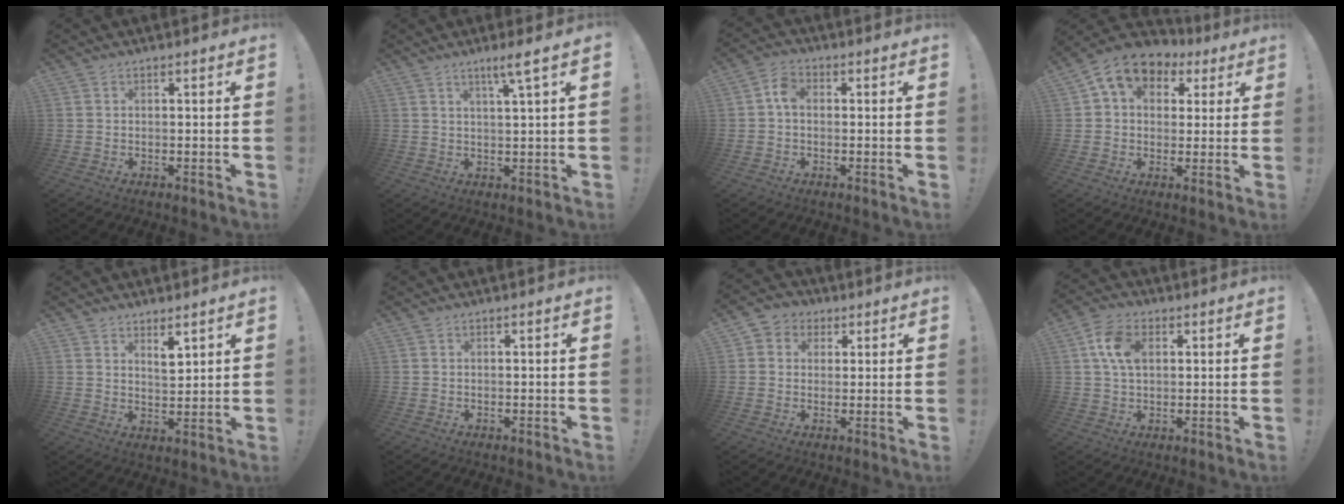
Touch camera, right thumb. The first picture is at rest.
{"total": 4.9, "force": [2.7, -0.5, 4.0], "torque": [-0.062, -0.013, 0.038]}
{"total": 4.5, "force": [-0.1, 3.1, 3.3], "torque": [-0.054, 0.013, -0.002]}
{"total": 9.9, "force": [4.4, 7.4, 4.9], "torque": [-0.078, -0.015, 0.087]}
{"total": 5.5, "force": [4.3, 2.2, 2.6], "torque": [-0.029, -0.033, 0.075]}
{"total": 0.0}
{"total": 4.9, "force": [0.7, 4.7, 1.2], "torque": [-0.015, 0.002, 0.014]}
{"total": 9.4, "force": [2.3, 6.4, 6.5], "torque": [-0.125, 0.008, 0.044]}